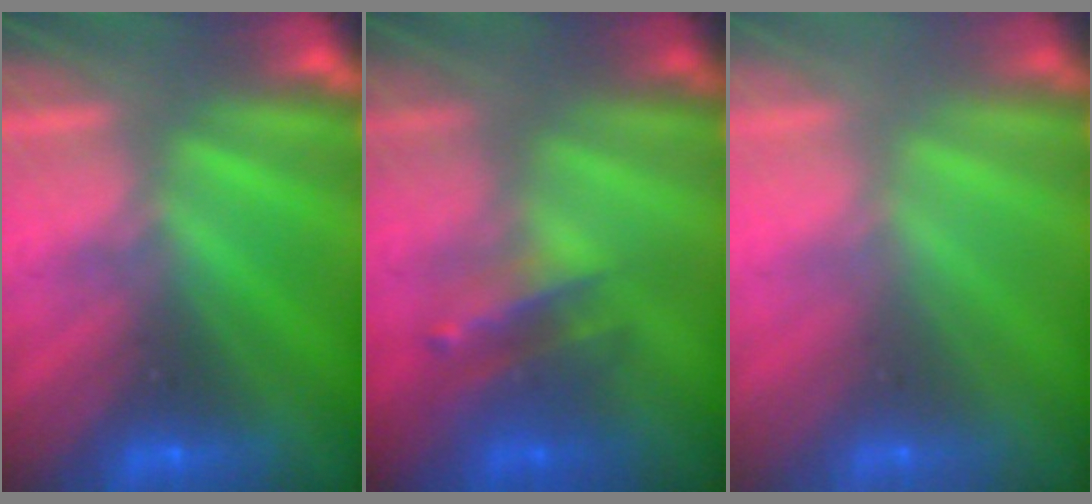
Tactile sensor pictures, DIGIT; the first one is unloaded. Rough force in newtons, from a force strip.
{"total": 2.5}
{"total": 2.7}